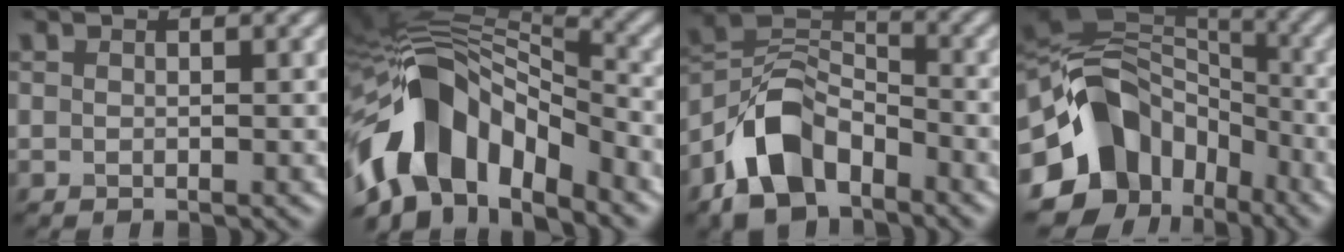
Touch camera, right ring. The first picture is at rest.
{"total": 12.8, "force": [-5.5, 7.4, 9.0], "torque": [-0.157, 0.012, -0.106]}
{"total": 7.9, "force": [-4.6, 4.6, 4.4], "torque": [-0.079, 0.006, -0.096]}
{"total": 12.5, "force": [-4.3, 9.7, 6.6], "torque": [-0.129, 0.012, -0.092]}